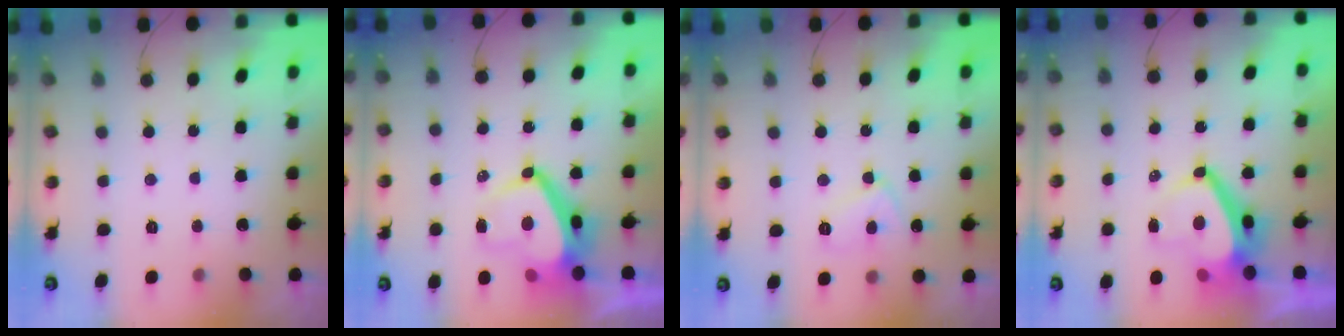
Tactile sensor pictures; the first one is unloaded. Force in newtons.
{"total": 8.8, "press": 8.7, "slide": 1.4}
{"total": 6.9, "press": 6.9, "slide": 0.7}
{"total": 7.1, "press": 7.0, "slide": 0.8}